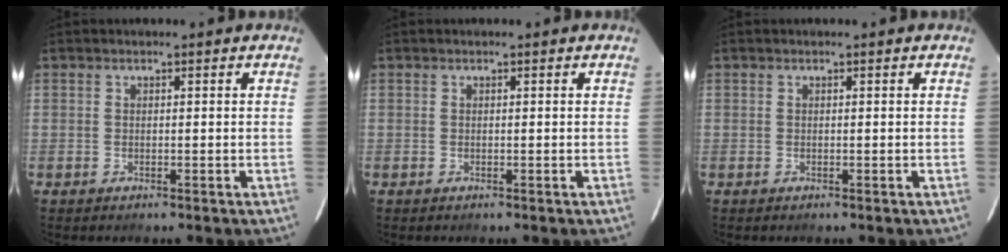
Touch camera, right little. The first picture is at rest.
{"total": 0.0}
{"total": 0.0}